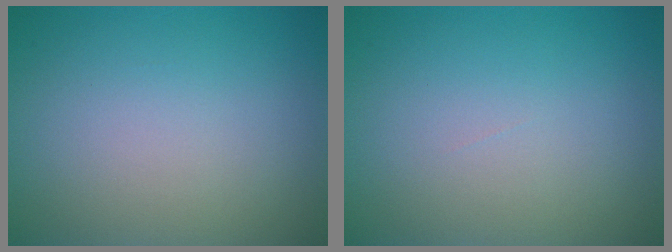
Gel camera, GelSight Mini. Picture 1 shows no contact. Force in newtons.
{"total": 0.0}